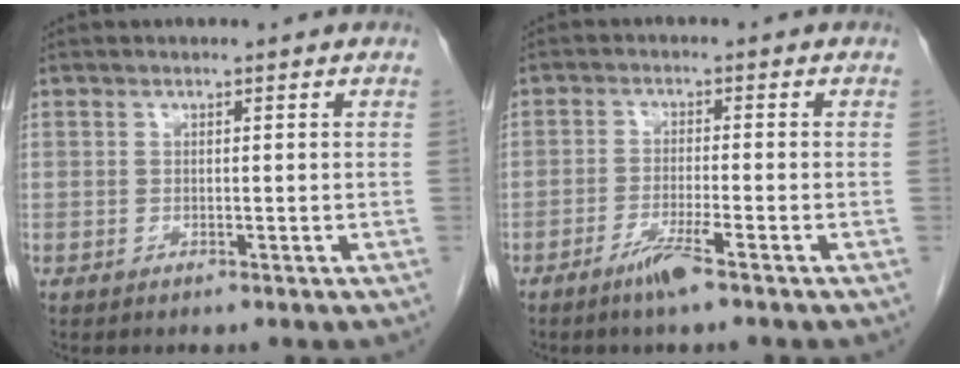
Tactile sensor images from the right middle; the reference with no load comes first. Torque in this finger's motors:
{"motor_torque": [0.14, -0.02, 0.10, 0.04]}